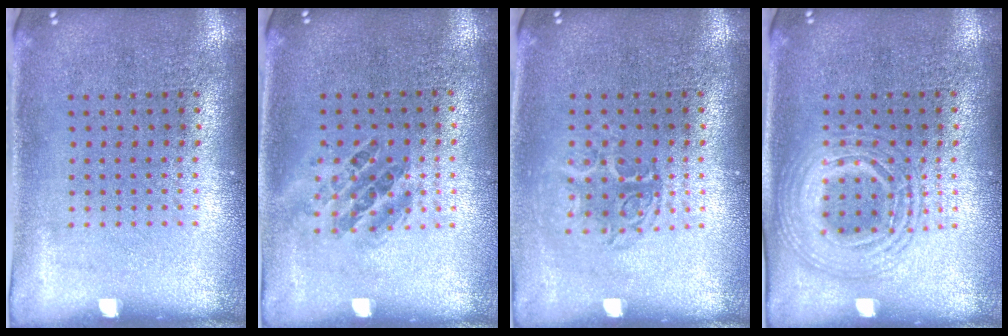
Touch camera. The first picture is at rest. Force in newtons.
{"total": 1.0, "press": 0.9, "slide": 0.3}
{"total": 1.2, "press": 1.1, "slide": 0.6}
{"total": 2.6, "press": 2.6, "slide": 0.2}